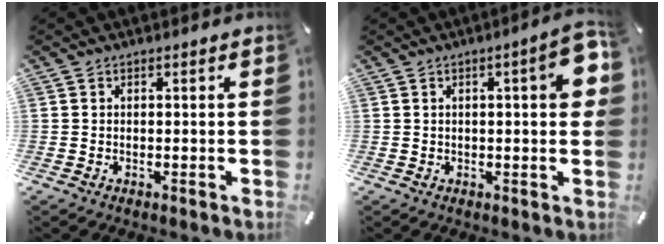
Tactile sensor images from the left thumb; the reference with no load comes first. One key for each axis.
{"total": 8.3, "fx": 1.6, "fy": 2.1, "fz": 7.9, "tx": -0.101, "ty": -0.006, "tz": 0.021}